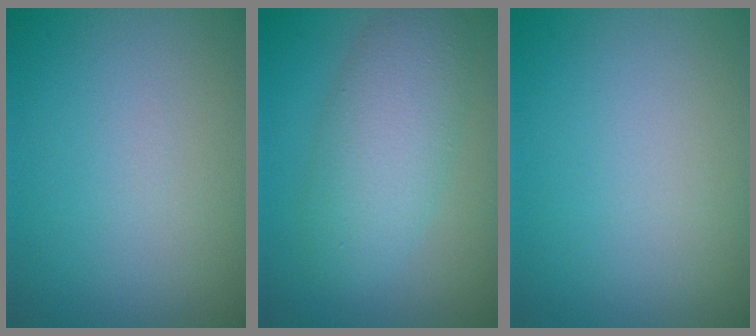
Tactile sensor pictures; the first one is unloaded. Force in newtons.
{"total": 5.5, "press": 5.5, "slide": 0.4}
{"total": 0.0}